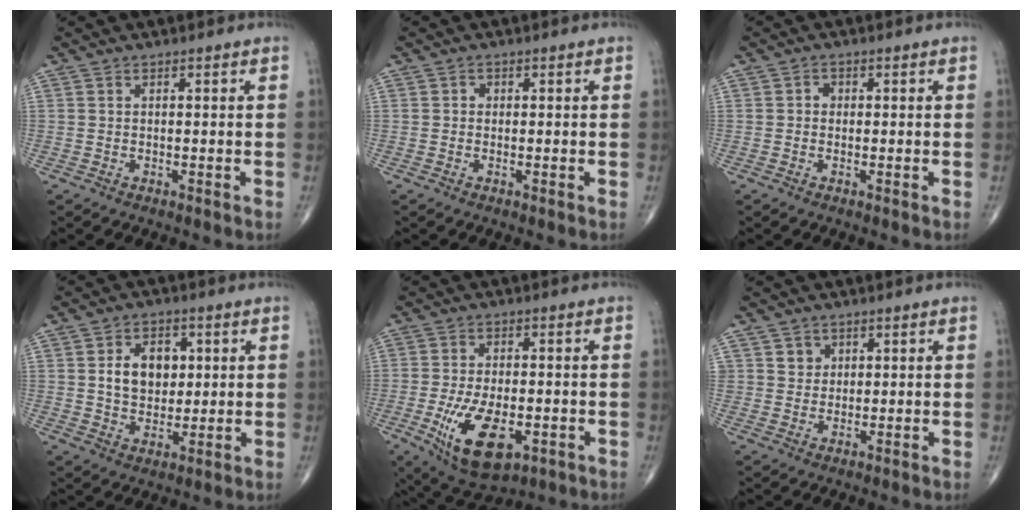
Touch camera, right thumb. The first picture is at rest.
{"total": 0.8, "force": [0.0, 0.7, 0.3], "torque": [0.001, 0.002, -0.001]}
{"total": 1.3, "force": [0.0, 1.1, 0.6], "torque": [-0.001, 0.004, -0.004]}
{"total": 8.9, "force": [1.8, 6.4, 5.8], "torque": [-0.064, -0.005, 0.032]}
{"total": 13.5, "force": [-4.4, 6.7, 10.9], "torque": [-0.187, -0.003, -0.061]}
{"total": 2.9, "force": [1.2, 2.6, 0.5], "torque": [0.009, -0.007, 0.019]}